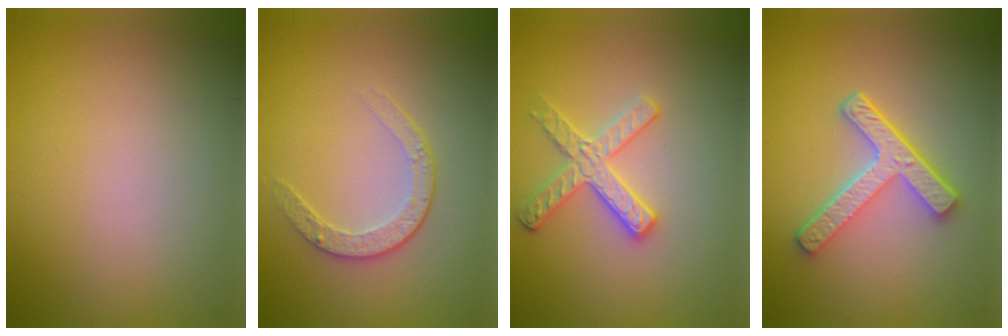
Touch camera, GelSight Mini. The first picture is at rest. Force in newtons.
{"total": 2.2, "press": 1.6, "slide": 1.5}
{"total": 2.9, "press": 2.8, "slide": 0.6}
{"total": 5.0, "press": 3.7, "slide": 3.3}